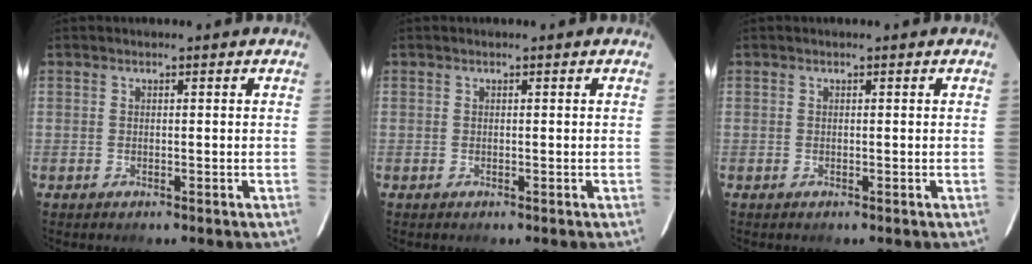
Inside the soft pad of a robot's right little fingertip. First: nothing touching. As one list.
[{"total": 0.0}, {"total": 0.0}]